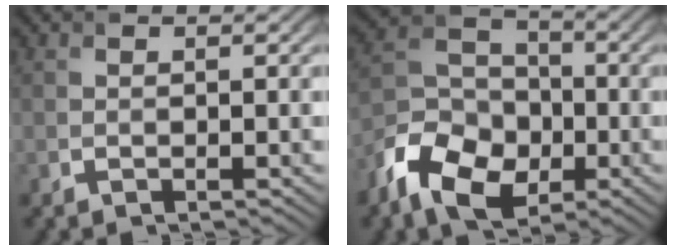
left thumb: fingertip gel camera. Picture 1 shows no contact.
{"total": 11.3, "force": [-5.6, 7.4, 6.3], "torque": [-0.143, -0.019, -0.125]}